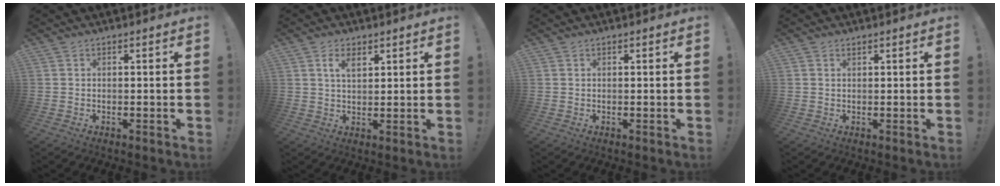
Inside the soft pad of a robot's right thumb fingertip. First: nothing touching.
{"total": 4.5, "force": [2.2, 2.2, 3.3], "torque": [-0.054, -0.006, 0.038]}
{"total": 0.0}
{"total": 0.5, "force": [0.5, 0.2, 0.2], "torque": [0.000, -0.001, 0.008]}